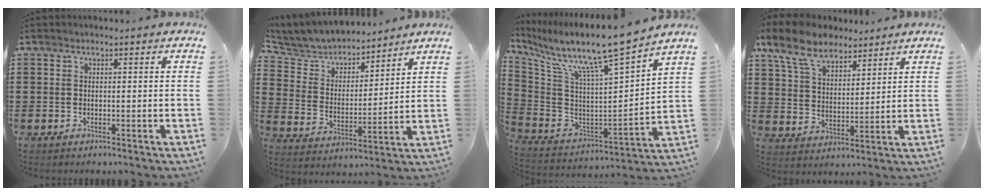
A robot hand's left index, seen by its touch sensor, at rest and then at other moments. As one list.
[{"total": 5.8, "force": [5.6, 1.6, 0.6], "torque": [-0.048, -0.034, 0.095]}, {"total": 11.4, "force": [9.8, -0.7, 5.8], "torque": [-0.139, -0.083, 0.154]}, {"total": 9.4, "force": [7.4, 3.8, 4.5], "torque": [-0.114, -0.009, 0.139]}]